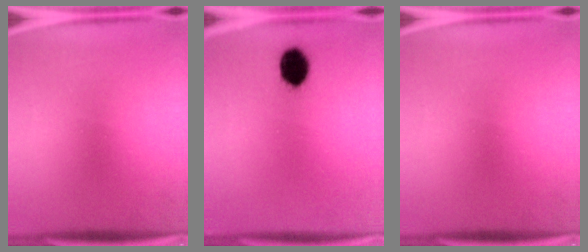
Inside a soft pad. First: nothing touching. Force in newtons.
{"total": 7.0}
{"total": 0.0}